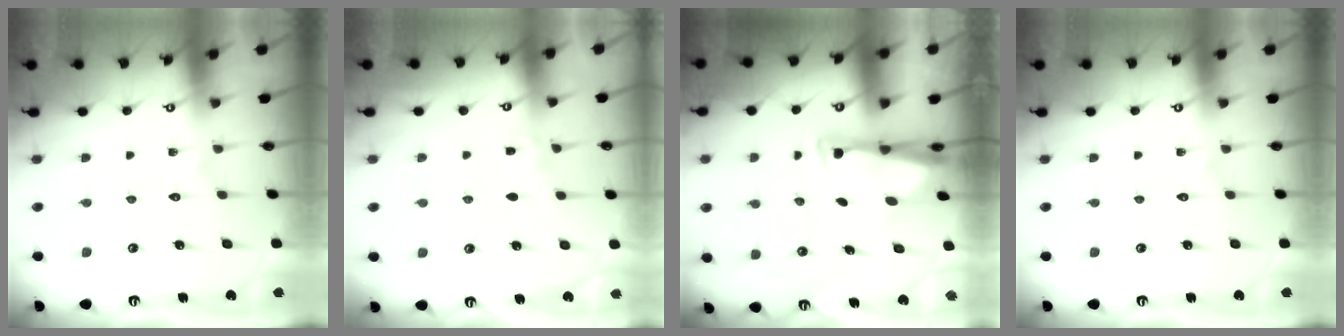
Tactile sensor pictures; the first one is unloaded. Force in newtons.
{"total": 3.5, "press": 3.5, "slide": 0.6}
{"total": 2.9, "press": 2.7, "slide": 0.9}
{"total": 0.0}